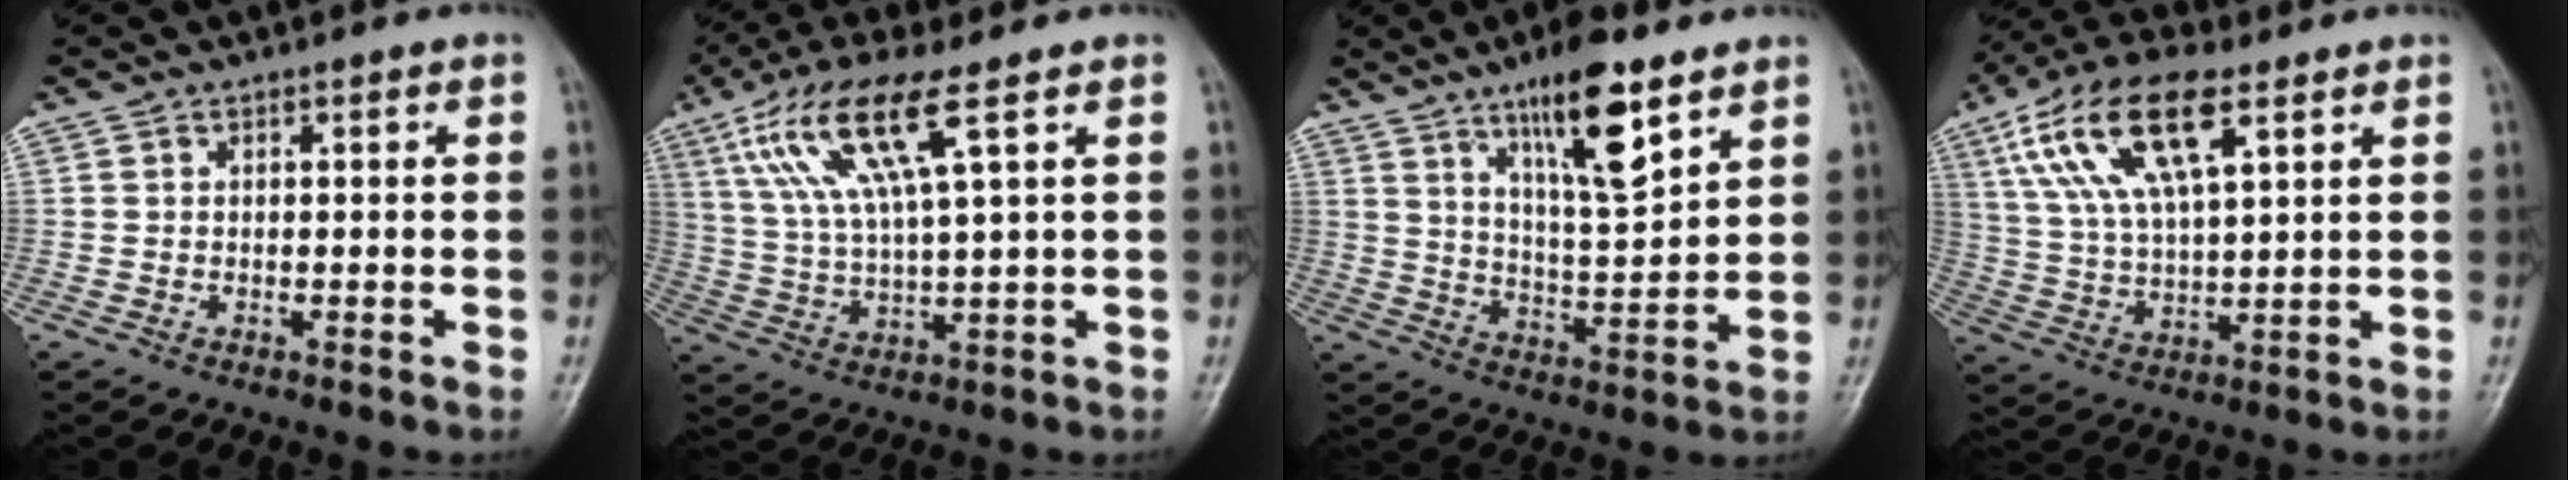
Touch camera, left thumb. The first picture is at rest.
{"total": 13.2, "force": [6.0, 2.6, 11.5], "torque": [-0.250, -0.007, 0.120]}
{"total": 13.6, "force": [8.2, 3.4, 10.3], "torque": [-0.156, -0.048, 0.140]}
{"total": 16.3, "force": [7.5, 6.6, 12.9], "torque": [-0.245, -0.004, 0.140]}